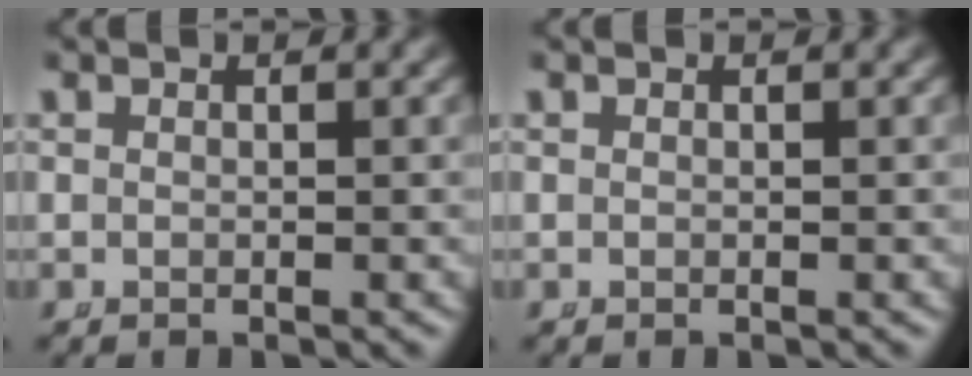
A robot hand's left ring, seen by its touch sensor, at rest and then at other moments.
{"total": 0.0}